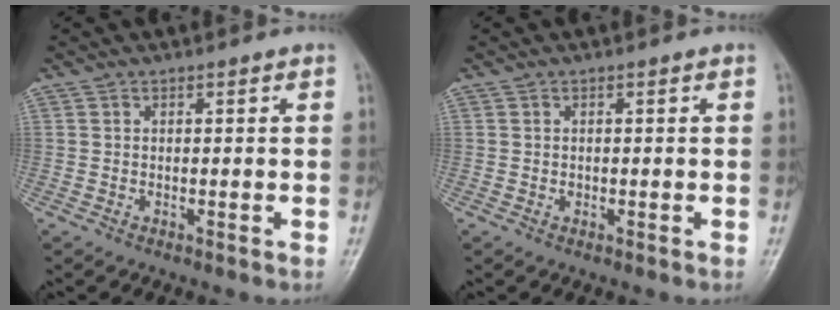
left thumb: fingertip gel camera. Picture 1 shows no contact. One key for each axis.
{"total": 0.6, "fx": 0.0, "fy": 0.5, "fz": 0.3, "tx": 0.001, "ty": 0.002, "tz": -0.002}